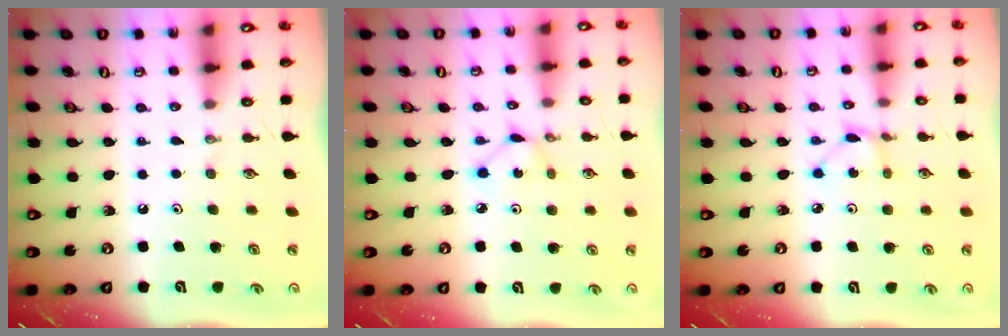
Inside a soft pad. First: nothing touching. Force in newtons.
{"total": 1.7, "press": 1.7, "slide": 0.1}
{"total": 2.0, "press": 2.0, "slide": 0.2}